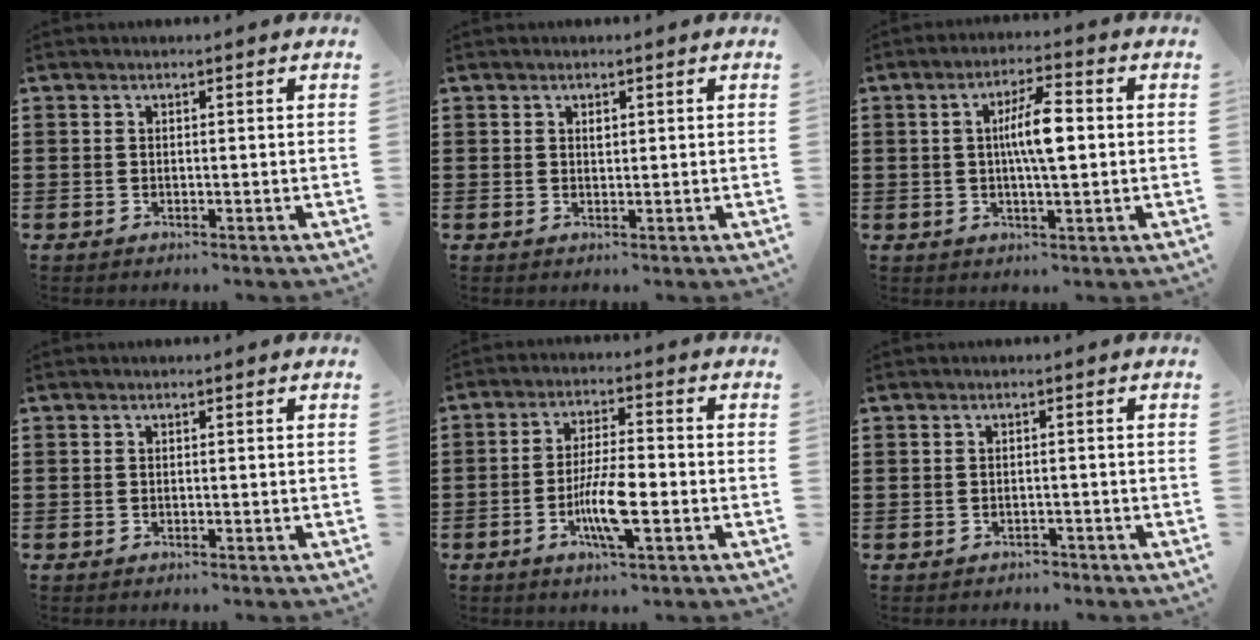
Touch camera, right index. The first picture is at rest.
{"total": 0.8, "force": [0.4, 0.5, 0.5], "torque": [-0.012, 0.003, 0.007]}
{"total": 6.9, "force": [0.5, 1.6, 6.7], "torque": [-0.124, 0.007, 0.005]}
{"total": 0.0}
{"total": 7.9, "force": [-2.6, 1.7, 7.2], "torque": [-0.142, -0.009, -0.049]}
{"total": 1.2, "force": [-1.0, 0.6, 0.0], "torque": [-0.003, 0.004, -0.024]}